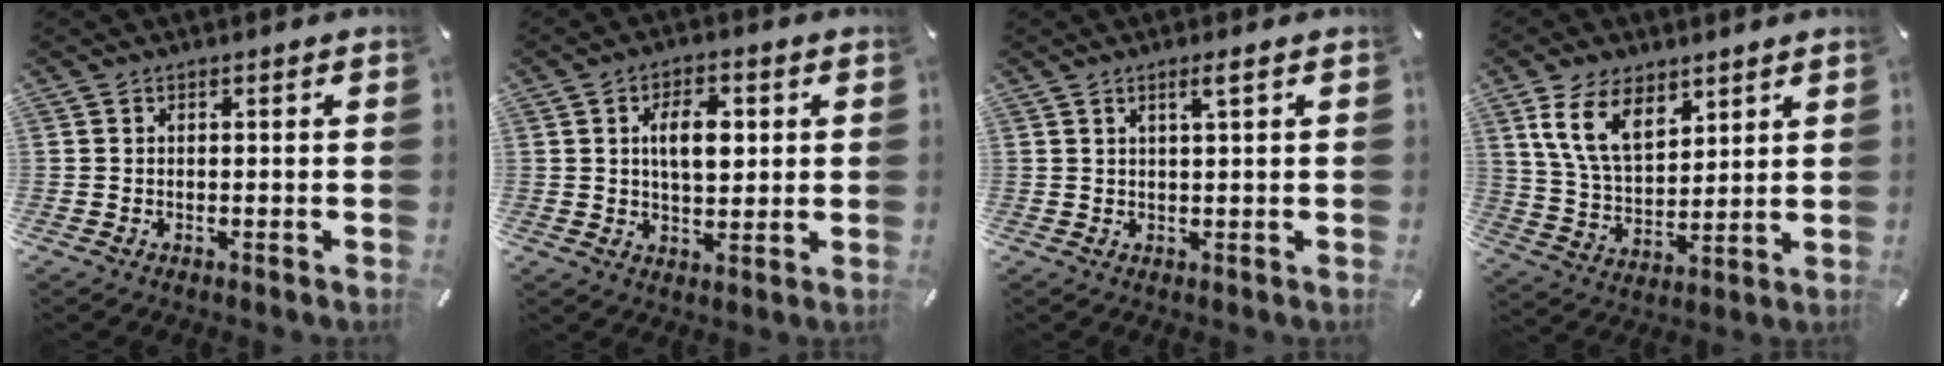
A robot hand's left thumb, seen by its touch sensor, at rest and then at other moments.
{"total": 7.9, "force": [1.5, 4.8, 6.1], "torque": [-0.101, 0.001, 0.017]}
{"total": 2.7, "force": [1.3, 0.1, 2.3], "torque": [-0.046, -0.001, 0.021]}
{"total": 12.2, "force": [6.9, 7.1, 7.1], "torque": [-0.166, -0.013, 0.130]}